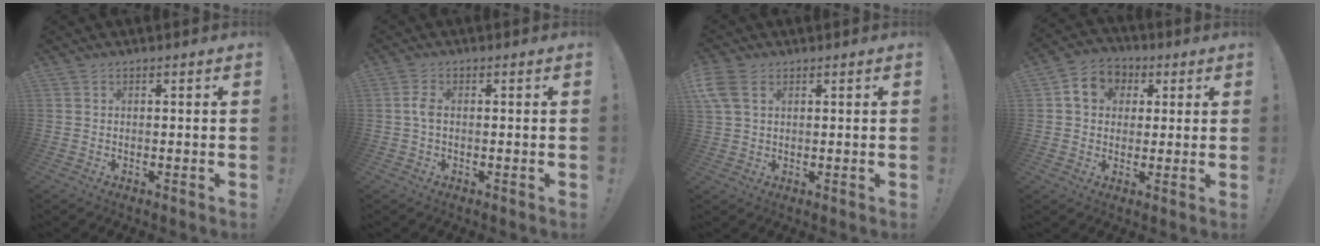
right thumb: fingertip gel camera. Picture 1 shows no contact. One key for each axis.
{"total": 3.0, "fx": -0.3, "fy": 1.4, "fz": 2.6, "tx": -0.051, "ty": 0.011, "tz": -0.003}
{"total": 6.0, "fx": 2.4, "fy": 3.6, "fz": 4.1, "tx": -0.084, "ty": -0.005, "tz": 0.046}
{"total": 9.0, "fx": 2.4, "fy": 7.8, "fz": 3.8, "tx": -0.058, "ty": 0.009, "tz": 0.050}